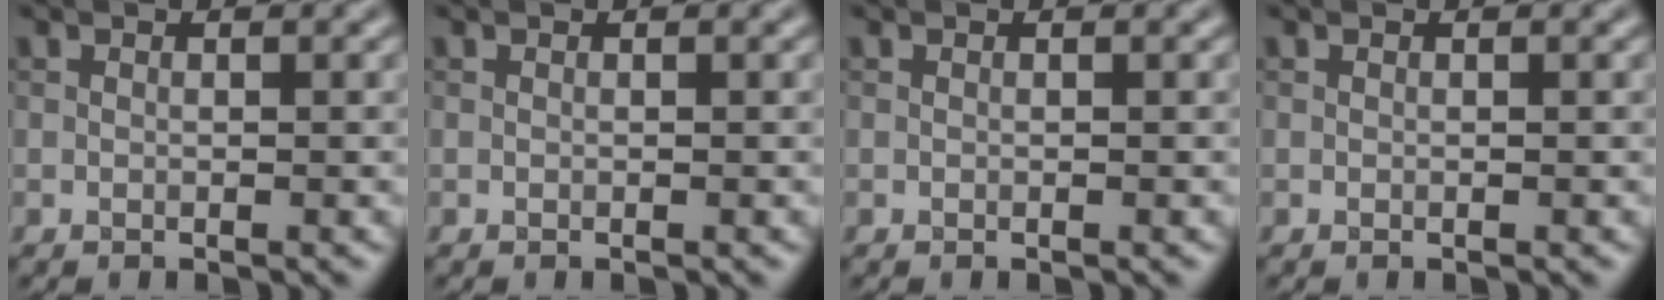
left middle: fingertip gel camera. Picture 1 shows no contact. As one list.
[{"total": 0.0}, {"total": 0.0}, {"total": 0.0}]